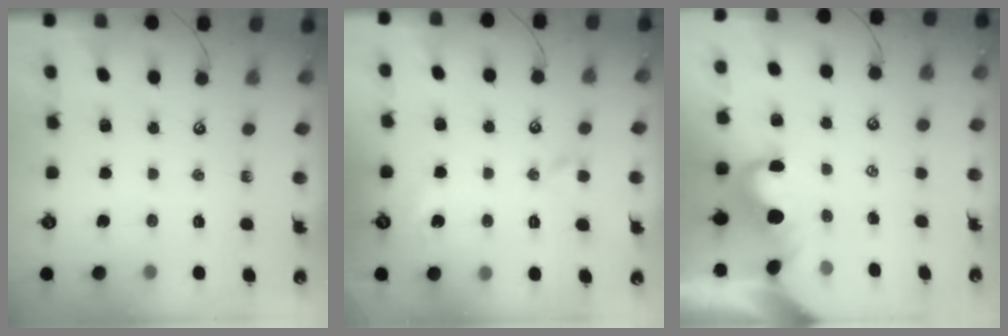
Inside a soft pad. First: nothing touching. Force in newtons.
{"total": 2.3, "press": 2.2, "slide": 0.6}
{"total": 0.0}